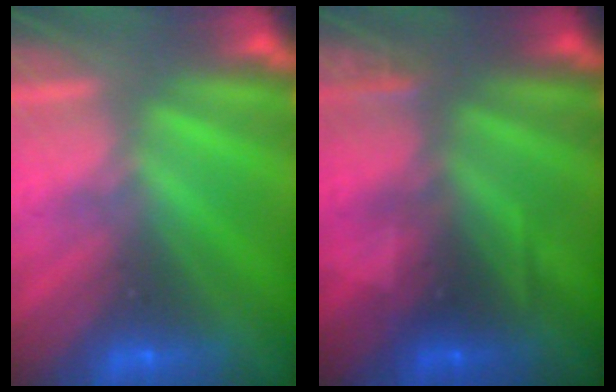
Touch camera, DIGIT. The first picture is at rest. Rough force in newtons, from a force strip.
{"total": 2.4}